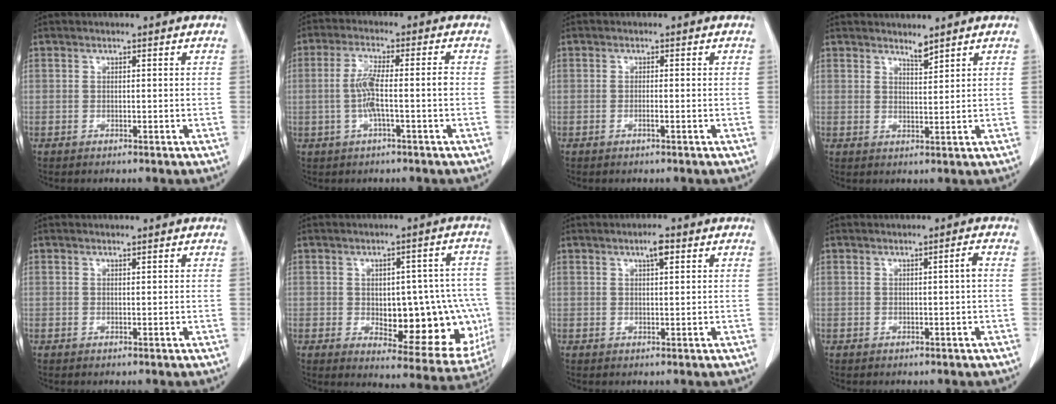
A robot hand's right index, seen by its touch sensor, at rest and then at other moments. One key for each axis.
{"total": 5.9, "fx": -1.1, "fy": 0.3, "fz": 5.8, "tx": -0.119, "ty": 0.010, "tz": -0.019}
{"total": 0.9, "fx": -0.4, "fy": -0.1, "fz": 0.8, "tx": -0.014, "ty": 0.001, "tz": -0.007}
{"total": 1.9, "fx": 1.9, "fy": -0.1, "fz": 0.5, "tx": -0.009, "ty": -0.008, "tz": 0.036}
{"total": 0.0}
{"total": 17.4, "fx": -2.3, "fy": 7.7, "fz": 15.4, "tx": -0.149, "ty": 0.020, "tz": -0.001}
{"total": 2.4, "fx": 1.3, "fy": 0.4, "fz": 2.0, "tx": -0.036, "ty": 0.003, "tz": 0.020}
{"total": 1.3, "fx": 0.0, "fy": -0.3, "fz": 1.2, "tx": -0.021, "ty": 0.001, "tz": 0.001}